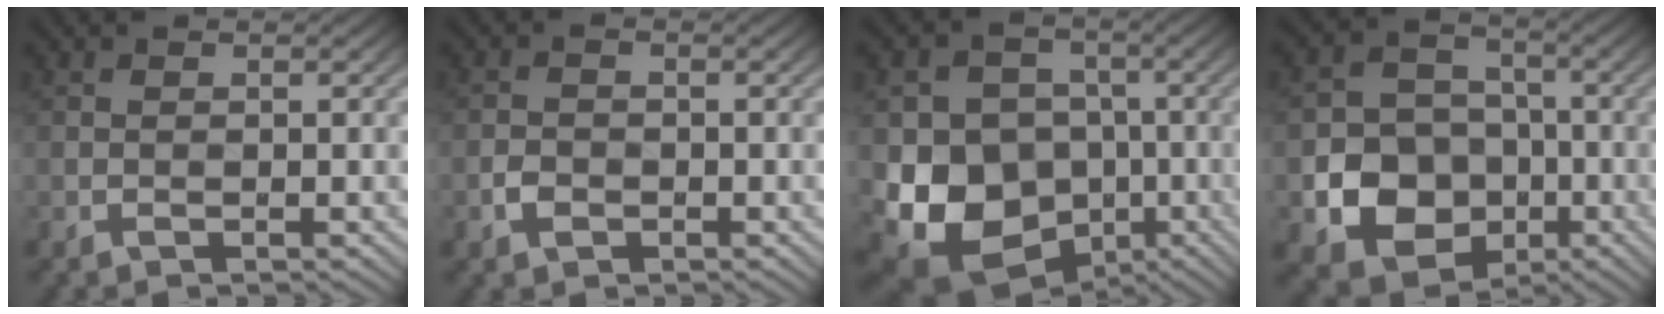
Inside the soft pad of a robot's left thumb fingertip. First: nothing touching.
{"total": 1.6, "force": [-0.8, 1.2, 0.7], "torque": [-0.022, -0.005, -0.017]}
{"total": 16.1, "force": [-4.2, 14.0, 6.6], "torque": [-0.157, -0.041, -0.072]}
{"total": 10.2, "force": [-2.4, 9.1, 4.0], "torque": [-0.098, -0.042, -0.061]}